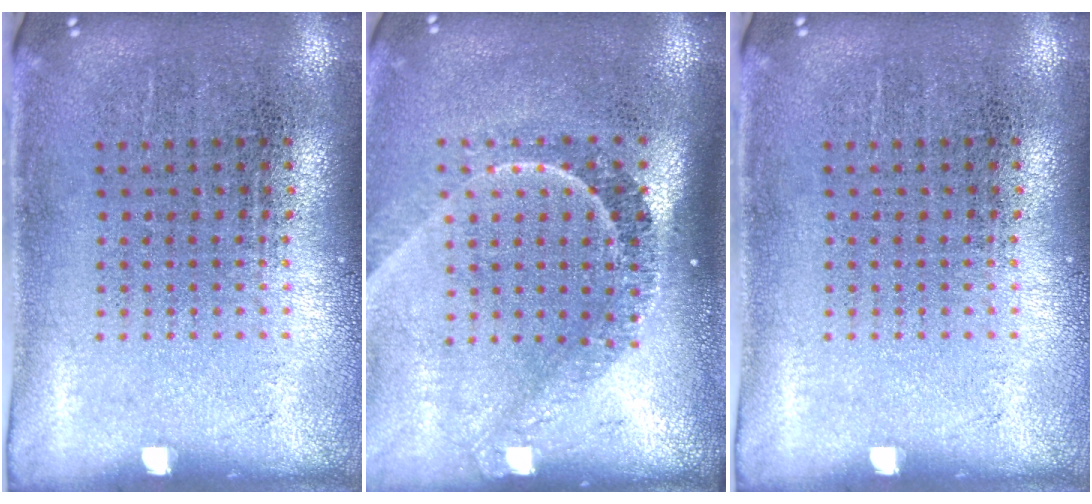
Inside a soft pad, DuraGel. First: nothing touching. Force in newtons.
{"total": 2.2, "press": 1.5, "slide": 1.5}
{"total": 0.0}